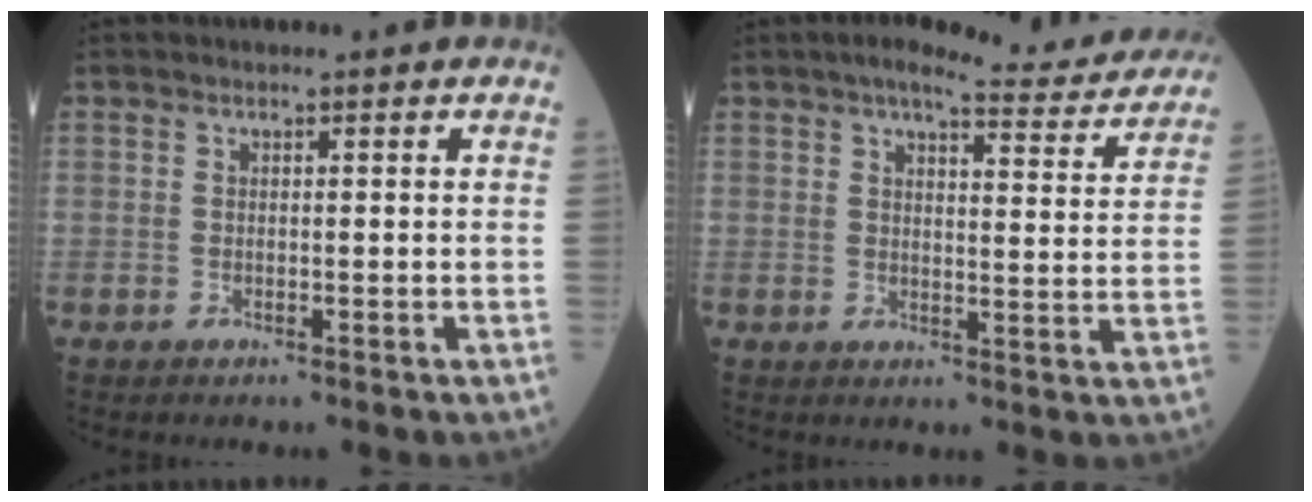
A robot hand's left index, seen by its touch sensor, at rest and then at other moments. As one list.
[{"total": 11.6, "force": [10.6, 1.7, 4.3], "torque": [-0.049, -0.008, 0.118]}]